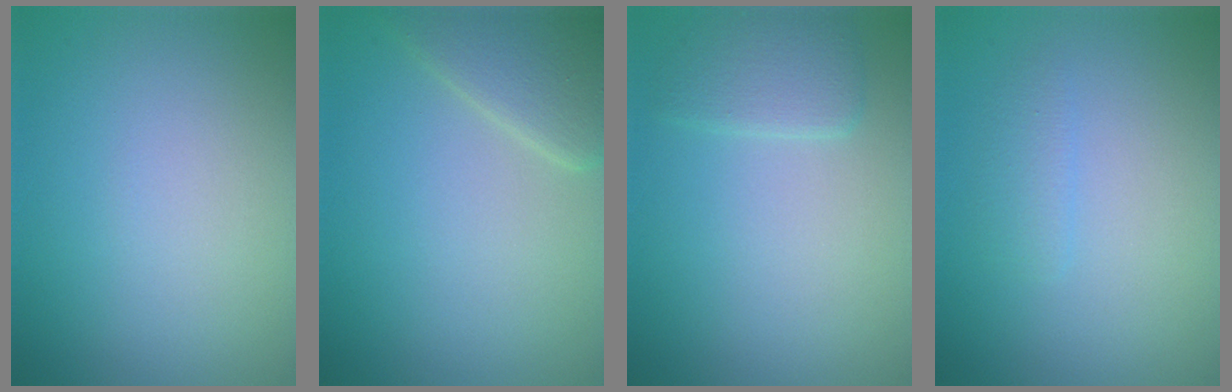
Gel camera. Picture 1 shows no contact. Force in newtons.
{"total": 3.5, "press": 3.5, "slide": 0.3}
{"total": 2.0, "press": 2.0, "slide": 0.3}
{"total": 1.1, "press": 1.1, "slide": 0.1}